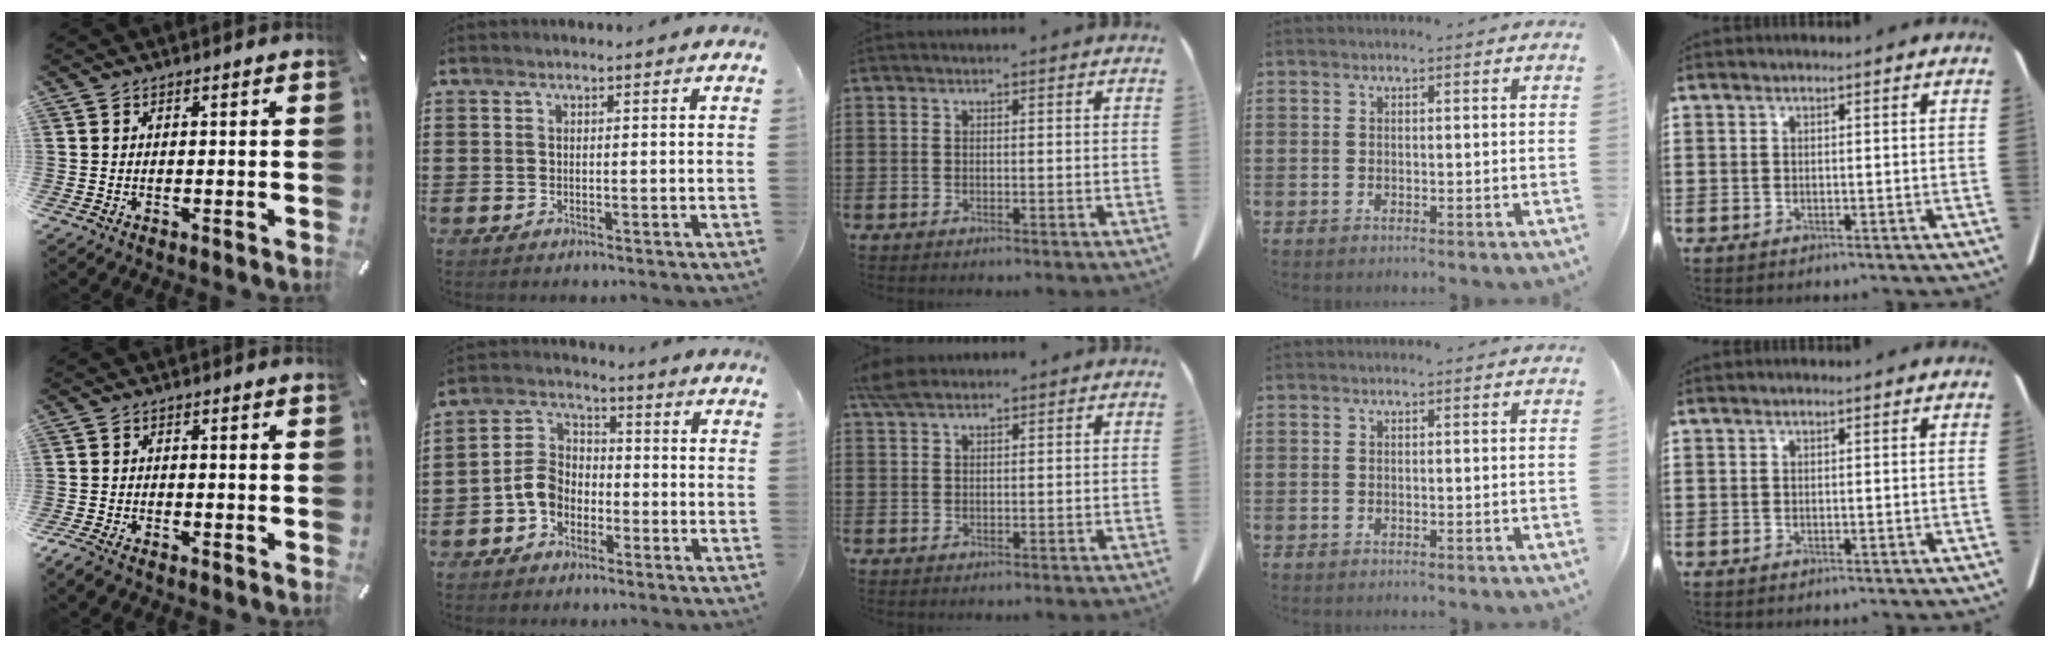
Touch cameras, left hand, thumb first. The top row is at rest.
{"thumb": {"total": 2.5, "force": [-2.1, 0.9, 1.1], "torque": [-0.031, 0.005, -0.045]}, "index": {"total": 5.8, "force": [-2.9, 4.2, 2.7], "torque": [-0.081, 0.010, -0.065]}, "middle": {"total": 3.3, "force": [2.5, 1.2, 1.7], "torque": [-0.041, 0.006, 0.047]}}